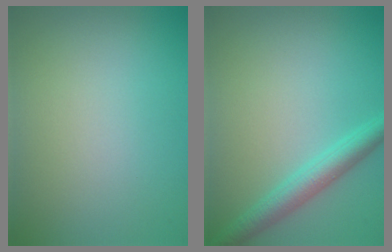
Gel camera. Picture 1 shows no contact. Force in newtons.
{"total": 3.1, "press": 3.1, "slide": 0.2}